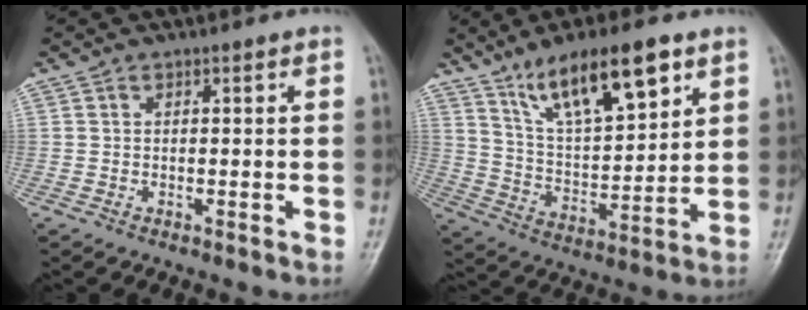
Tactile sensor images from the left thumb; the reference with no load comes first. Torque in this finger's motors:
{"motor_torque": [0.71, 0.26, 1.25, -1.51, 0.29]}